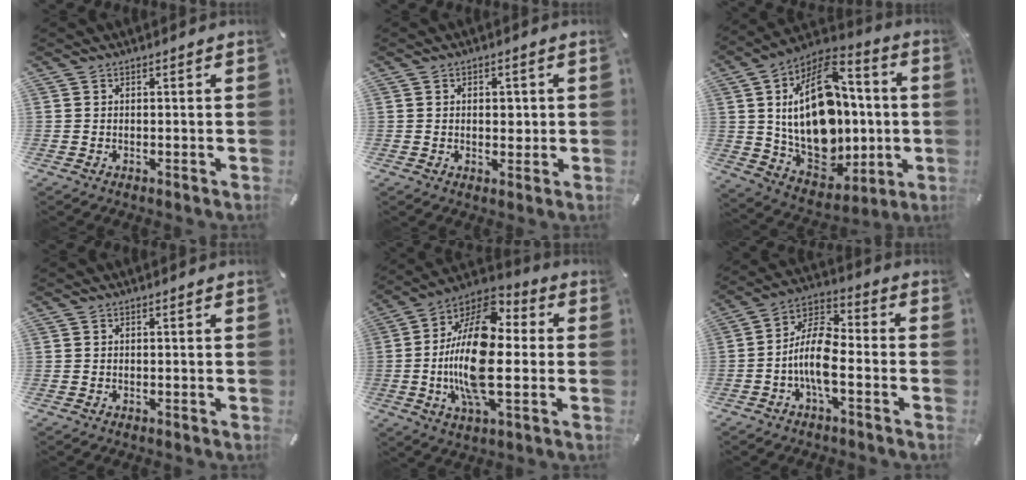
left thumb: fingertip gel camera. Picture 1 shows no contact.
{"total": 3.5, "force": [0.1, 2.4, 2.5], "torque": [-0.026, -0.004, -0.005]}
{"total": 26.4, "force": [1.3, 17.5, 19.7], "torque": [-0.373, -0.011, 0.036]}
{"total": 0.0}
{"total": 21.3, "force": [-1.4, 10.2, 18.6], "torque": [-0.381, -0.001, -0.022]}
{"total": 11.5, "force": [-3.7, 5.3, 9.6], "torque": [-0.200, 0.004, -0.069]}